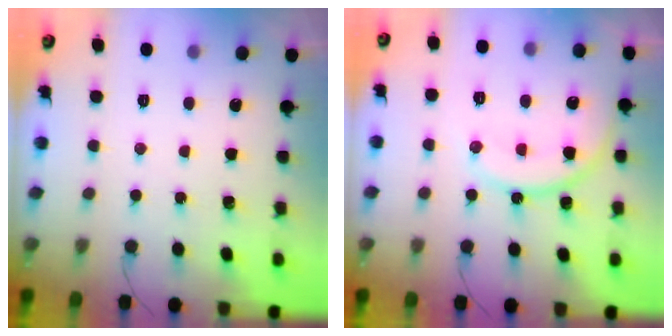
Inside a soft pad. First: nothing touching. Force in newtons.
{"total": 14.1, "press": 14.1, "slide": 0.8}